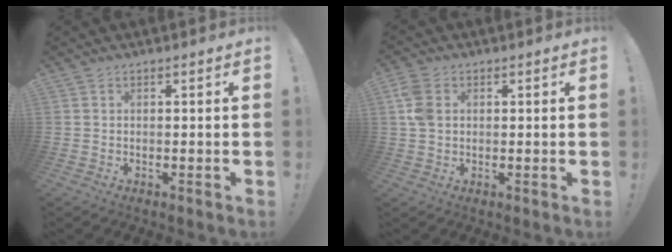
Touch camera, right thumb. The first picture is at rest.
{"total": 6.5, "force": [1.7, 4.6, 4.3], "torque": [-0.097, 0.004, 0.032]}